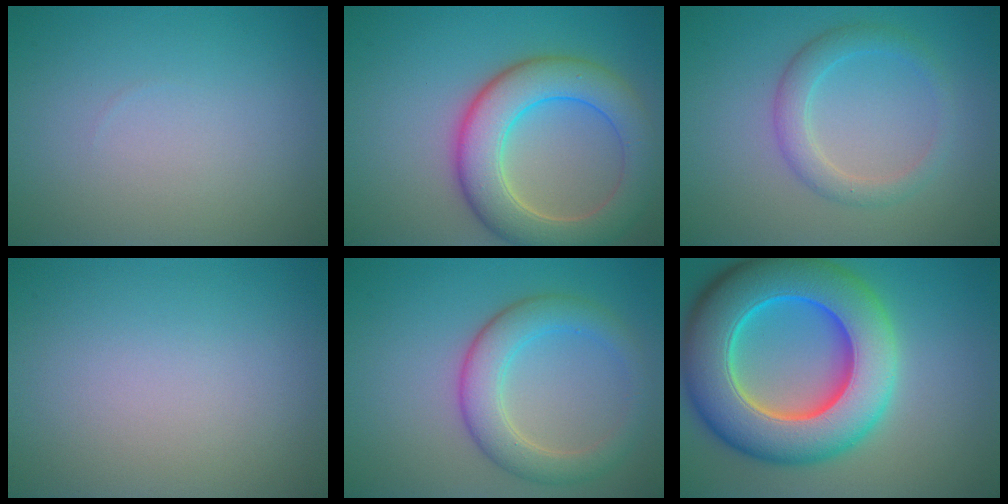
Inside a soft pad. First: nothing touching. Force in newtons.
{"total": 8.0, "press": 7.9, "slide": 0.7}
{"total": 2.8, "press": 2.8, "slide": 0.3}
{"total": 0.0}
{"total": 4.7, "press": 4.7, "slide": 0.1}
{"total": 13.5, "press": 13.5, "slide": 0.4}